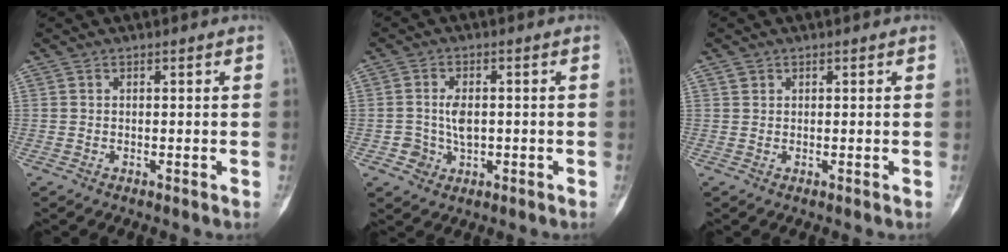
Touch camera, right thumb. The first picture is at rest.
{"total": 4.4, "force": [-0.5, 3.2, 2.9], "torque": [-0.033, 0.003, -0.004]}
{"total": 0.9, "force": [0.5, 0.7, 0.2], "torque": [0.006, 0.000, 0.008]}